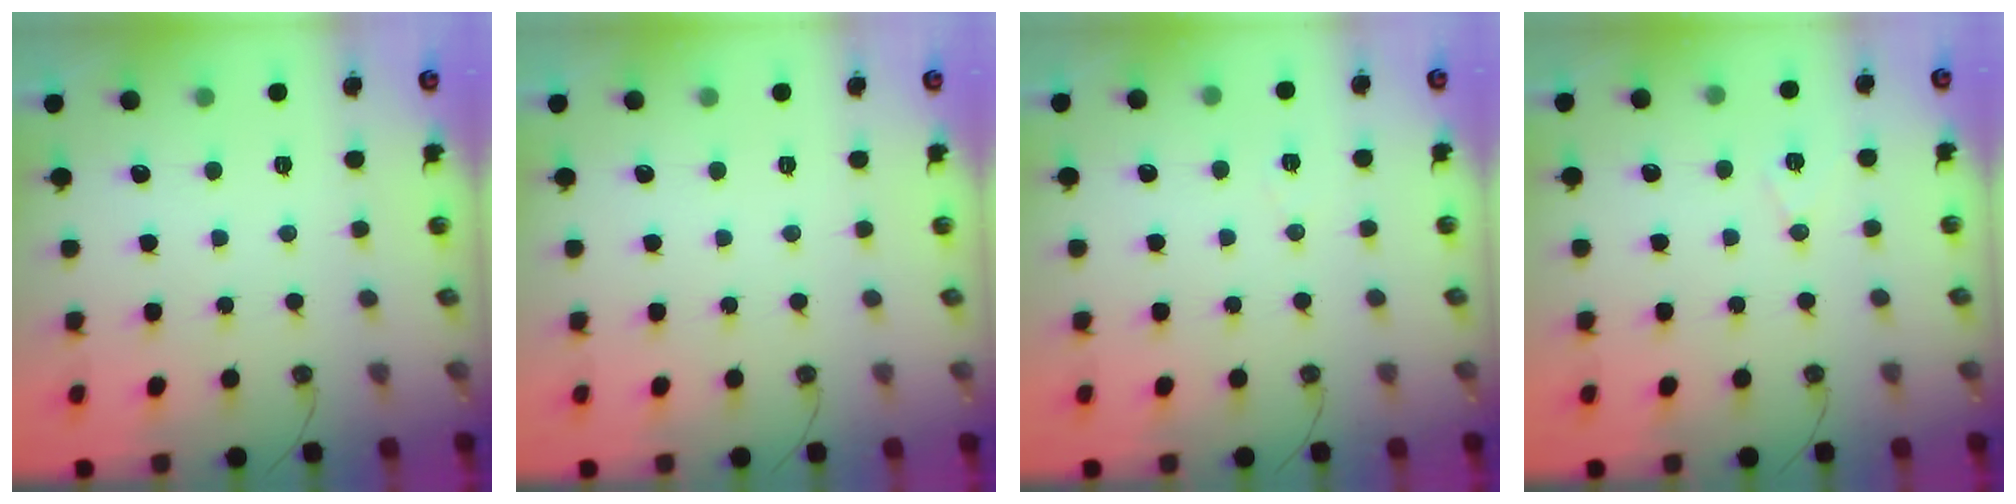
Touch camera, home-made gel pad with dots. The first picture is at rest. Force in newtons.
{"total": 0.0}
{"total": 5.4, "press": 3.2, "slide": 4.4}
{"total": 6.7, "press": 5.6, "slide": 3.6}